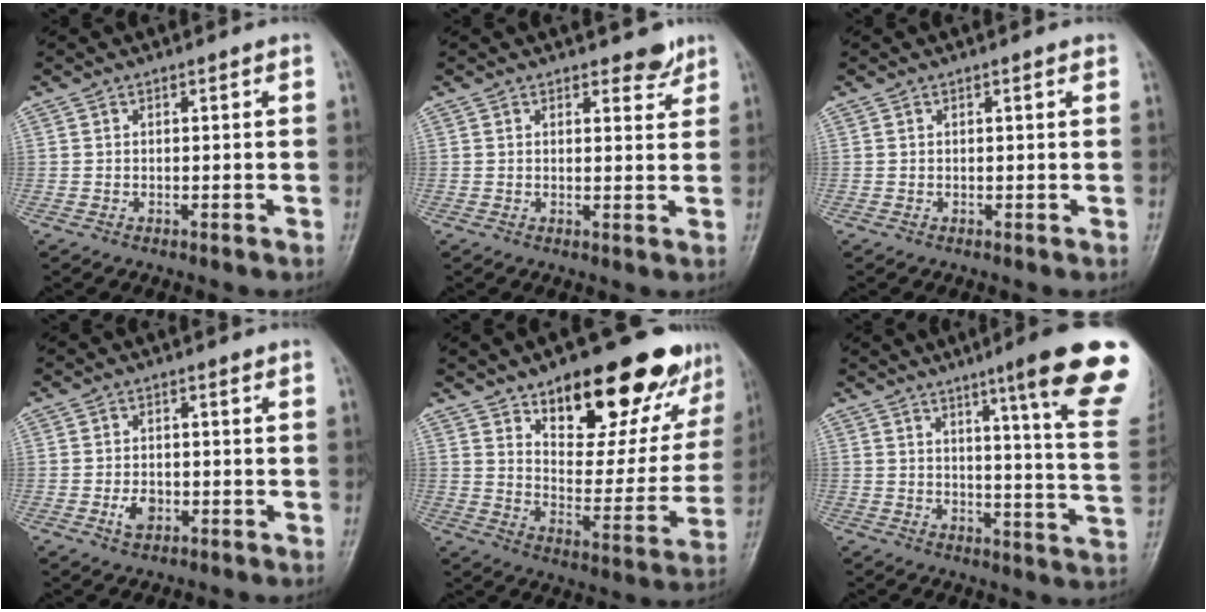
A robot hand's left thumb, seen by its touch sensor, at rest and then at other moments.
{"total": 2.8, "force": [2.3, 1.3, 0.8], "torque": [0.008, -0.017, 0.030]}
{"total": 0.8, "force": [0.5, 0.2, 0.6], "torque": [-0.009, 0.000, 0.004]}
{"total": 2.9, "force": [-0.9, 2.0, 1.9], "torque": [-0.030, 0.001, -0.013]}
{"total": 24.4, "force": [15.9, 9.9, 15.6], "torque": [-0.162, -0.076, 0.236]}
{"total": 19.5, "force": [11.8, 1.0, 15.5], "torque": [-0.181, -0.062, 0.144]}